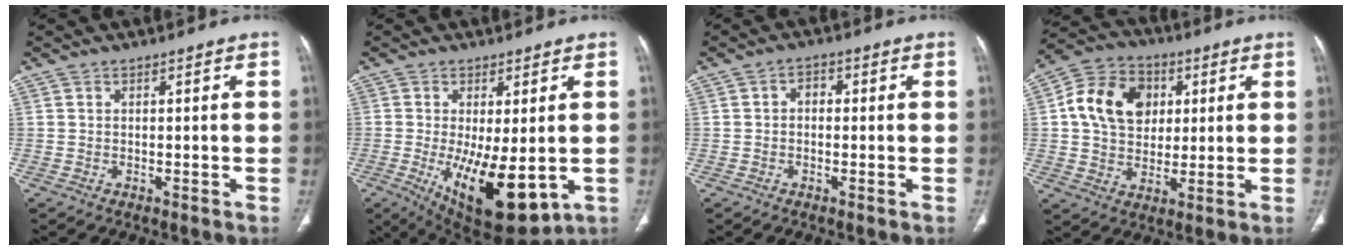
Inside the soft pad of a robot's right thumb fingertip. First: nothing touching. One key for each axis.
{"total": 15.1, "fx": -3.1, "fy": 6.0, "fz": 13.6, "tx": -0.217, "ty": -0.028, "tz": -0.025}
{"total": 2.3, "fx": 0.0, "fy": 1.7, "fz": 1.6, "tx": -0.013, "ty": 0.010, "tz": -0.008}
{"total": 14.4, "fx": 3.1, "fy": 11.2, "fz": 8.5, "tx": -0.127, "ty": 0.007, "tz": 0.048}